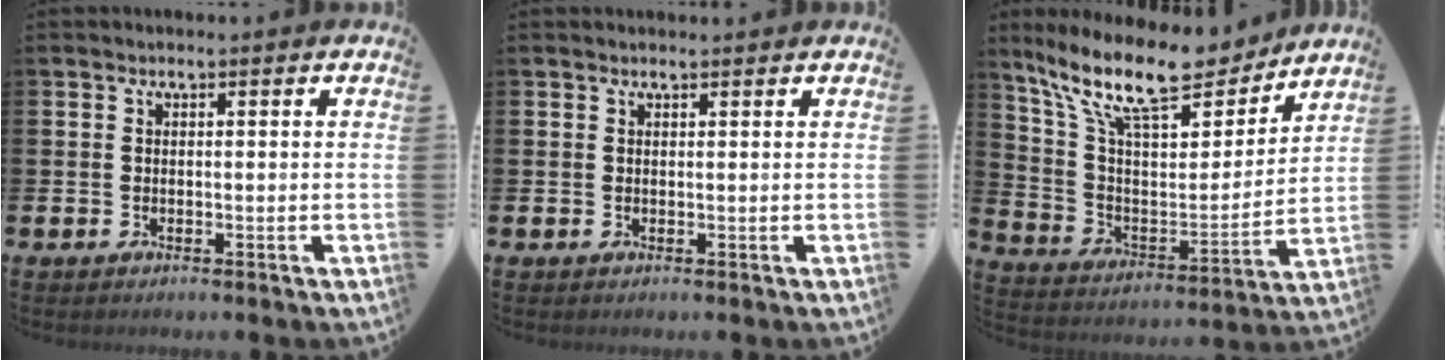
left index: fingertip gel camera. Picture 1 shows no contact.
{"total": 0.5, "force": [0.5, 0.0, 0.1], "torque": [0.007, -0.004, 0.007]}
{"total": 14.4, "force": [11.8, 4.0, 7.3], "torque": [-0.175, -0.069, 0.205]}